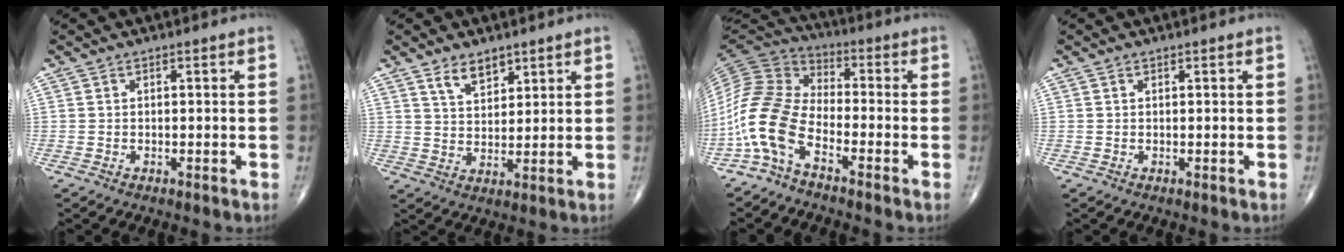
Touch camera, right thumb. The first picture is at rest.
{"total": 5.5, "force": [3.8, 2.8, 2.8], "torque": [-0.027, -0.030, 0.072]}
{"total": 12.1, "force": [-5.6, 5.9, 9.0], "torque": [-0.195, 0.054, -0.128]}
{"total": 0.0}